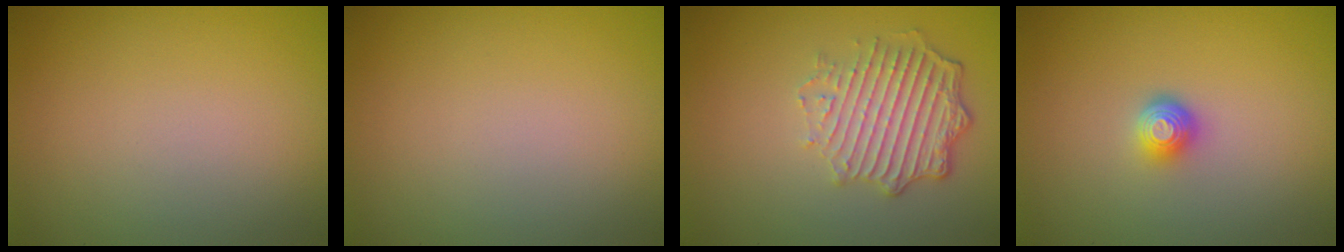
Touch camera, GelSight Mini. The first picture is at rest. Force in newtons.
{"total": 0.0}
{"total": 4.8, "press": 3.7, "slide": 3.1}
{"total": 1.8, "press": 1.3, "slide": 1.2}